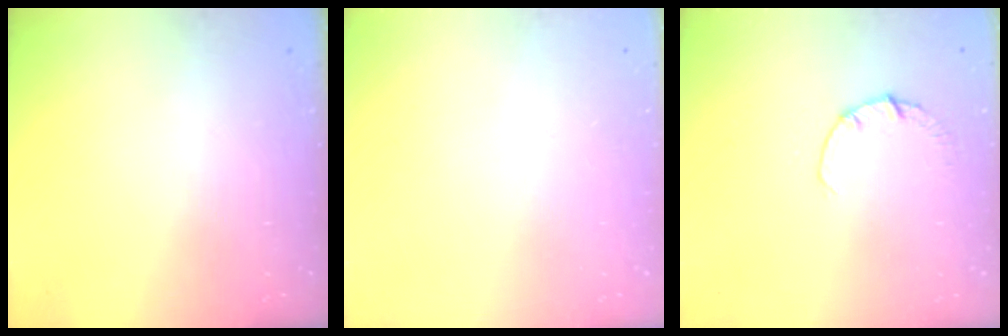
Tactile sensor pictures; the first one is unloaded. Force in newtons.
{"total": 0.0}
{"total": 1.9, "press": 1.9, "slide": 0.3}